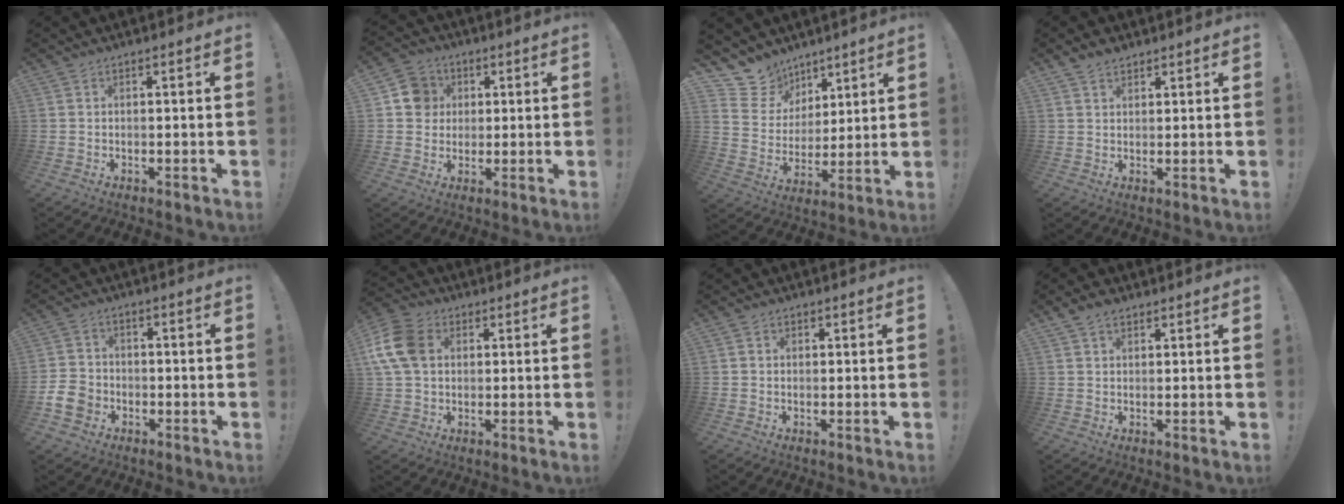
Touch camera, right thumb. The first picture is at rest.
{"total": 9.0, "force": [1.9, 8.5, 2.2], "torque": [-0.017, -0.002, 0.041]}
{"total": 11.1, "force": [7.9, 7.7, 1.4], "torque": [-0.042, -0.063, 0.160]}
{"total": 3.0, "force": [2.4, 1.5, 0.9], "torque": [-0.014, -0.013, 0.044]}
{"total": 8.0, "force": [-3.9, 6.2, 3.3], "torque": [-0.072, 0.026, -0.074]}
{"total": 13.6, "force": [3.2, 10.0, 8.7], "torque": [-0.181, 0.006, 0.063]}
{"total": 0.8, "force": [0.1, 0.8, 0.0], "torque": [-0.002, 0.004, 0.004]}
{"total": 3.0, "force": [1.9, 1.8, 1.5], "torque": [-0.030, -0.002, 0.036]}